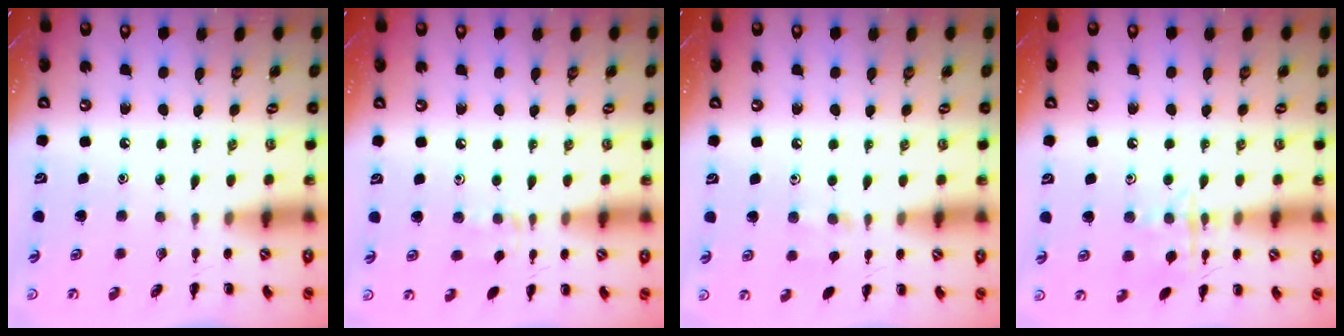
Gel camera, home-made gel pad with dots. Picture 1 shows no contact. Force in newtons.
{"total": 4.7, "press": 4.4, "slide": 1.7}
{"total": 5.7, "press": 5.4, "slide": 1.9}
{"total": 10.0, "press": 10.0, "slide": 0.7}